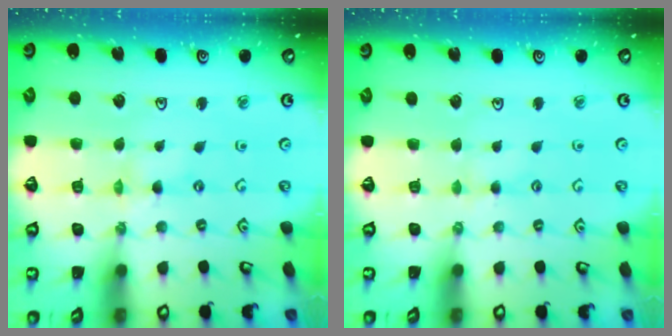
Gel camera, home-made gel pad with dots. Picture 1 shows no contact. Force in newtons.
{"total": 1.5, "press": 1.4, "slide": 0.3}